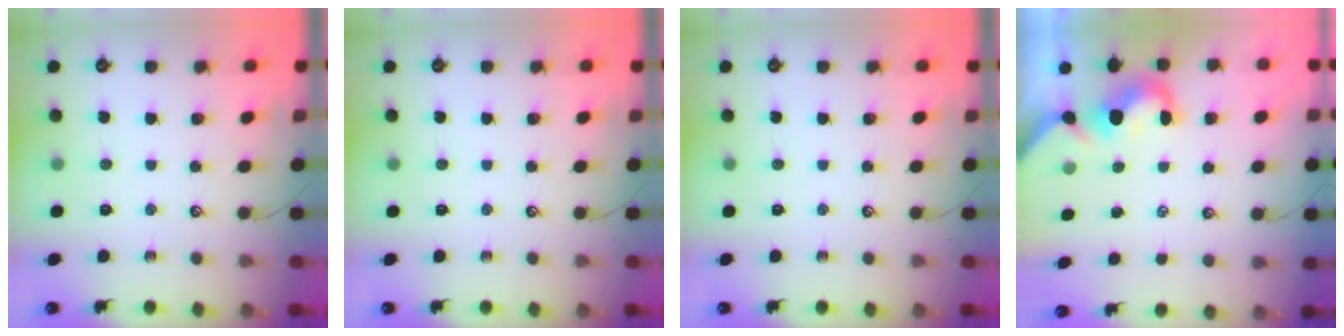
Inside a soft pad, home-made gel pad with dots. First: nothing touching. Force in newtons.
{"total": 0.0}
{"total": 0.0}
{"total": 0.0}